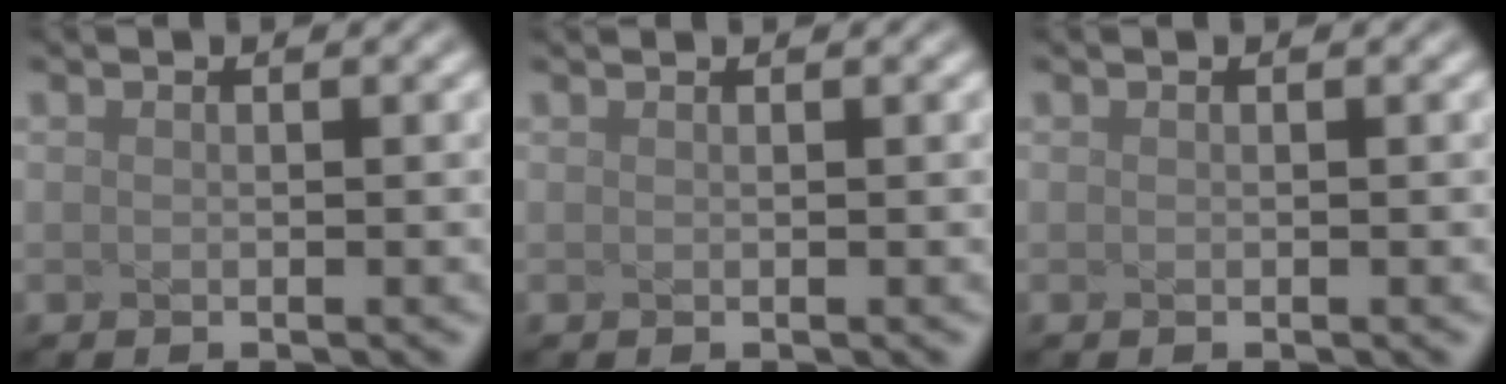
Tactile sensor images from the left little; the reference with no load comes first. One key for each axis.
{"total": 0.6, "fx": 0.6, "fy": 0.1, "fz": 0.1, "tx": -0.002, "ty": -0.003, "tz": 0.001}
{"total": 0.0}